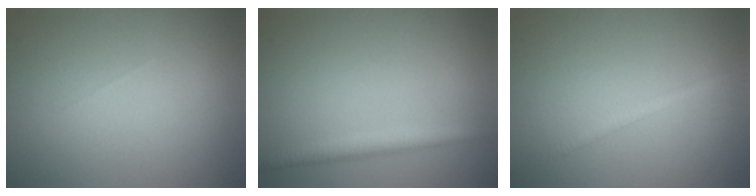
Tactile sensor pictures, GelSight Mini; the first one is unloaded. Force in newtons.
{"total": 2.2, "press": 2.2, "slide": 0.0}
{"total": 1.4, "press": 1.4, "slide": 0.0}